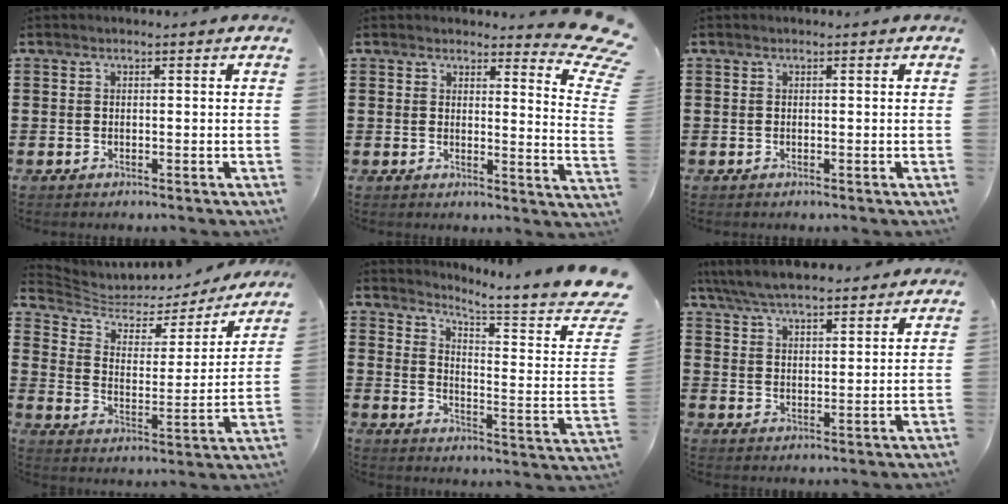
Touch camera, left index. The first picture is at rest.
{"total": 5.9, "force": [4.8, 0.7, 3.4], "torque": [-0.044, -0.035, 0.079]}
{"total": 0.0}
{"total": 4.3, "force": [3.4, 2.2, 1.2], "torque": [-0.050, -0.025, 0.052]}
{"total": 4.8, "force": [4.2, -1.0, 2.3], "torque": [-0.061, -0.052, 0.063]}
{"total": 6.3, "force": [5.9, 1.0, 1.9], "torque": [-0.059, -0.017, 0.108]}